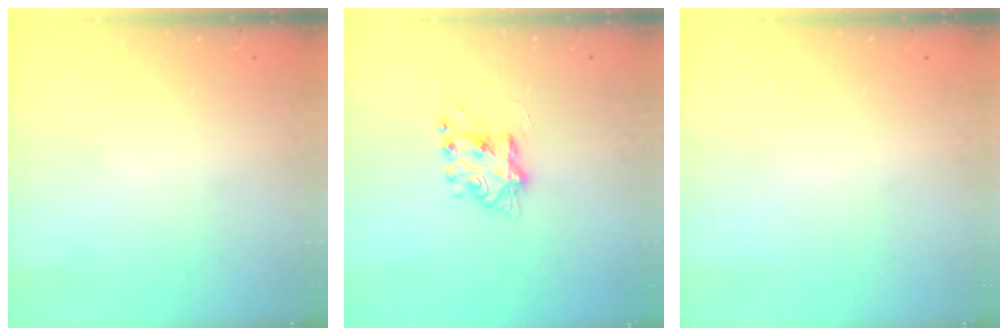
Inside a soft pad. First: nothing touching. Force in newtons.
{"total": 7.9, "press": 7.8, "slide": 1.0}
{"total": 0.0}